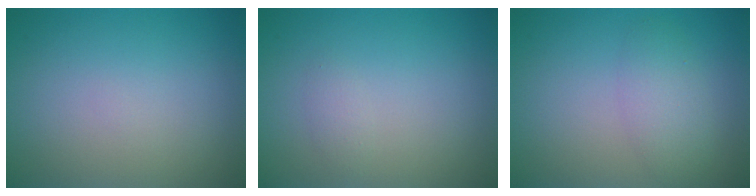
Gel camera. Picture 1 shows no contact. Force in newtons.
{"total": 0.9, "press": 0.9, "slide": 0.1}
{"total": 2.5, "press": 2.5, "slide": 0.1}